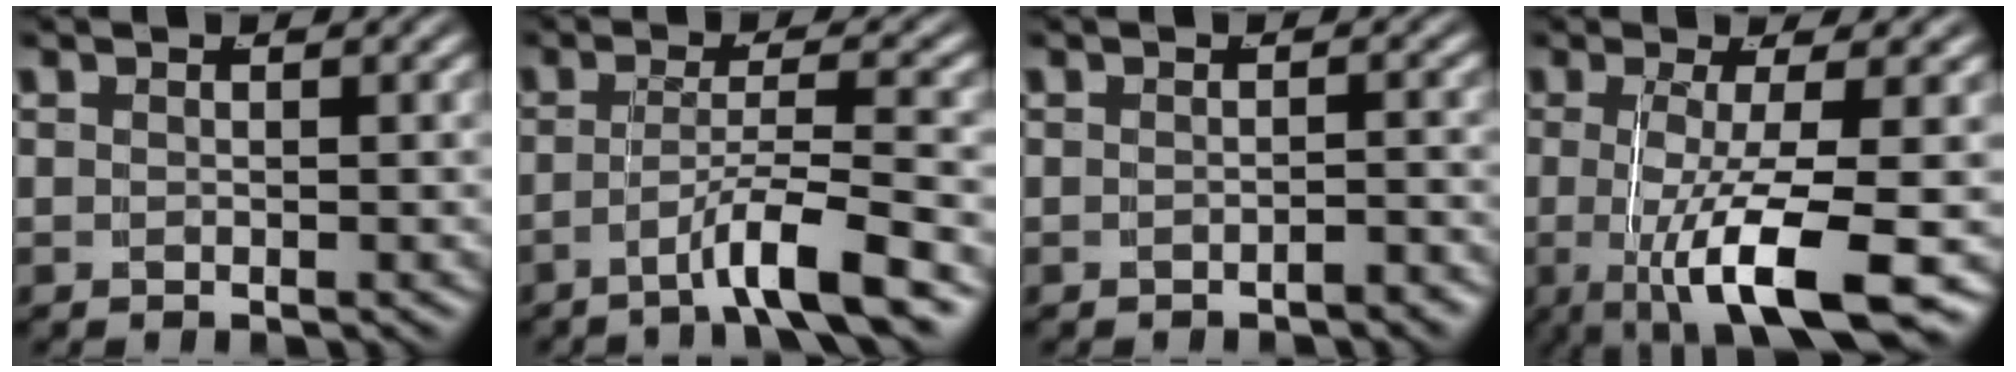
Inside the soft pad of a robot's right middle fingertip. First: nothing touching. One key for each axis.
{"total": 4.6, "fx": -2.9, "fy": -0.2, "fz": 3.5, "tx": -0.058, "ty": -0.006, "tz": -0.046}
{"total": 1.3, "fx": -1.3, "fy": -0.1, "fz": 0.1, "tx": 0.002, "ty": 0.003, "tz": -0.025}
{"total": 8.5, "fx": -2.7, "fy": 1.7, "fz": 7.8, "tx": -0.133, "ty": -0.018, "tz": -0.030}